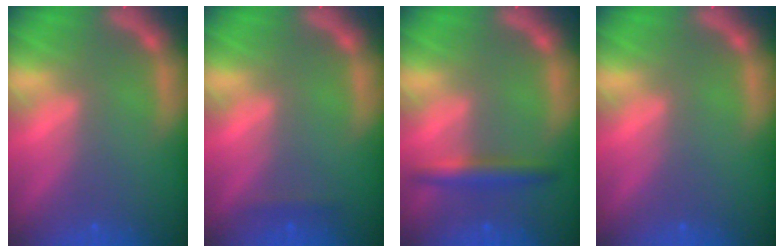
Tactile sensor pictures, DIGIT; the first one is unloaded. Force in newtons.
{"total": 0.9}
{"total": 3.0}
{"total": 0.0}